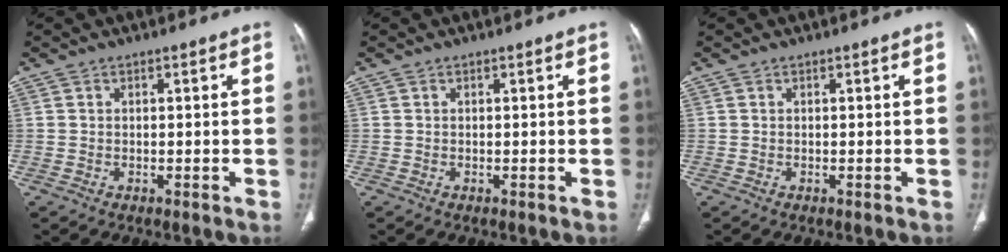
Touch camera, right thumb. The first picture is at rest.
{"total": 0.0}
{"total": 0.0}